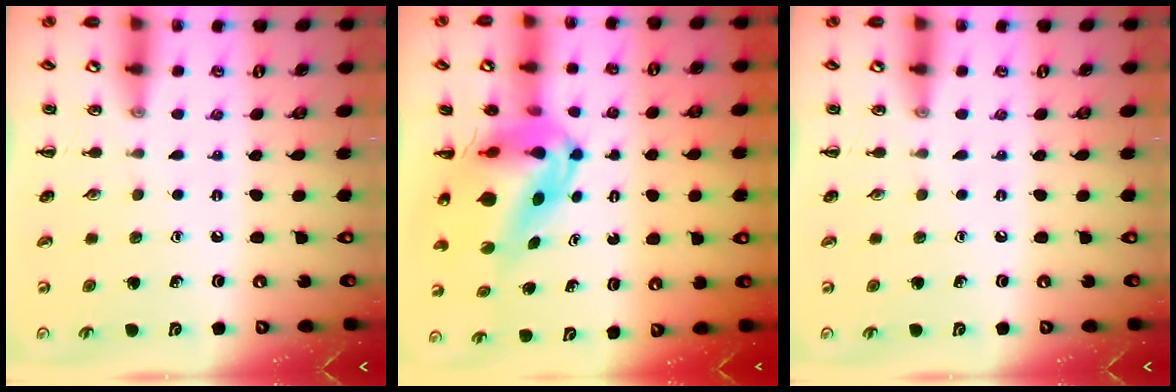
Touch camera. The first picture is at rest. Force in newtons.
{"total": 9.6, "press": 9.1, "slide": 3.0}
{"total": 0.0}